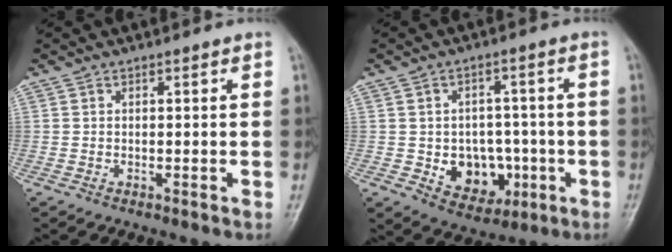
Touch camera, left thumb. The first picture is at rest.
{"total": 9.9, "force": [-2.4, 7.8, 5.6], "torque": [-0.036, 0.018, -0.024]}